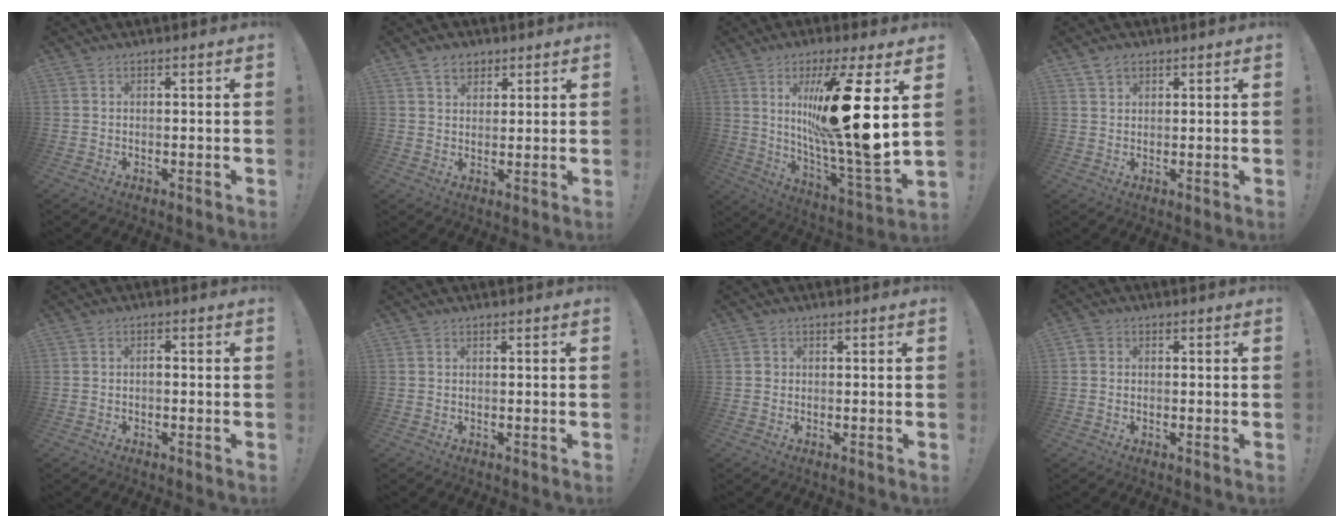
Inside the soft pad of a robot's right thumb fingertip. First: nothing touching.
{"total": 5.2, "force": [3.3, 3.5, 1.9], "torque": [-0.020, -0.011, 0.059]}
{"total": 22.9, "force": [6.2, 3.5, 21.8], "torque": [-0.341, -0.052, 0.090]}
{"total": 2.7, "force": [1.9, 1.7, 0.8], "torque": [-0.012, -0.006, 0.034]}
{"total": 1.0, "force": [-0.4, 0.3, 0.8], "torque": [-0.017, 0.000, -0.007]}
{"total": 0.0}
{"total": 1.0, "force": [0.0, 1.0, 0.2], "torque": [-0.001, 0.002, -0.001]}
{"total": 1.8, "force": [-0.4, 1.5, 0.8], "torque": [-0.013, 0.008, -0.007]}